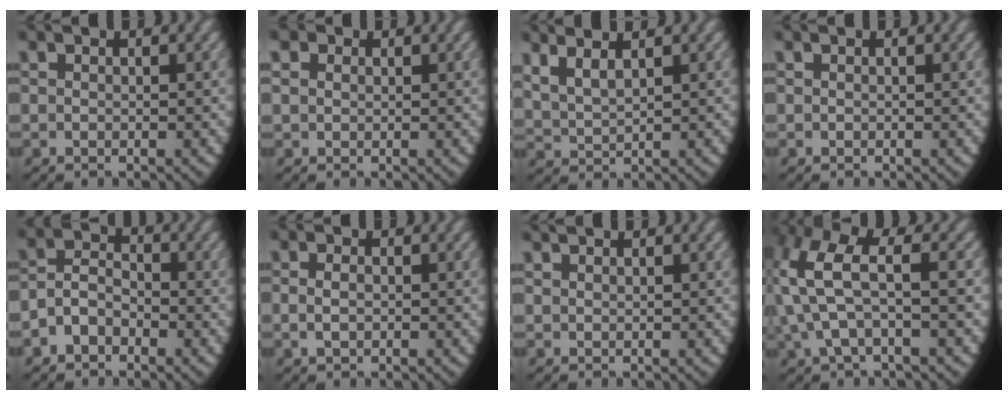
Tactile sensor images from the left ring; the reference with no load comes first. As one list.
[{"total": 1.9, "force": [0.7, 1.5, 0.9], "torque": [-0.030, -0.005, 0.018]}, {"total": 4.8, "force": [2.6, 3.1, 2.6], "torque": [-0.067, 0.005, 0.046]}, {"total": 0.0}, {"total": 5.2, "force": [-1.5, 4.5, 2.2], "torque": [-0.048, -0.014, -0.028]}, {"total": 1.0, "force": [-0.3, 0.6, 0.8], "torque": [-0.029, -0.012, 0.005]}, {"total": 1.0, "force": [0.8, -0.6, -0.1], "torque": [0.004, -0.001, 0.020]}, {"total": 7.5, "force": [1.6, 4.9, 5.5], "torque": [-0.142, -0.003, 0.024]}]